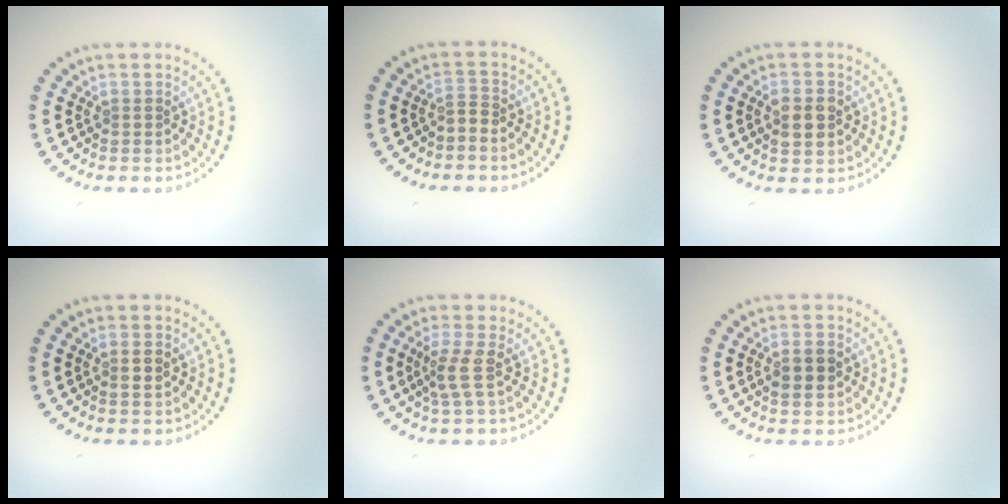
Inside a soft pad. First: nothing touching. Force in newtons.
{"total": 1.1, "press": 0.5, "slide": 1.0}
{"total": 2.9, "press": 2.9, "slide": 0.2}
{"total": 1.0, "press": 0.9, "slide": 0.3}
{"total": 2.2, "press": 1.6, "slide": 1.5}
{"total": 2.1, "press": 2.0, "slide": 0.2}